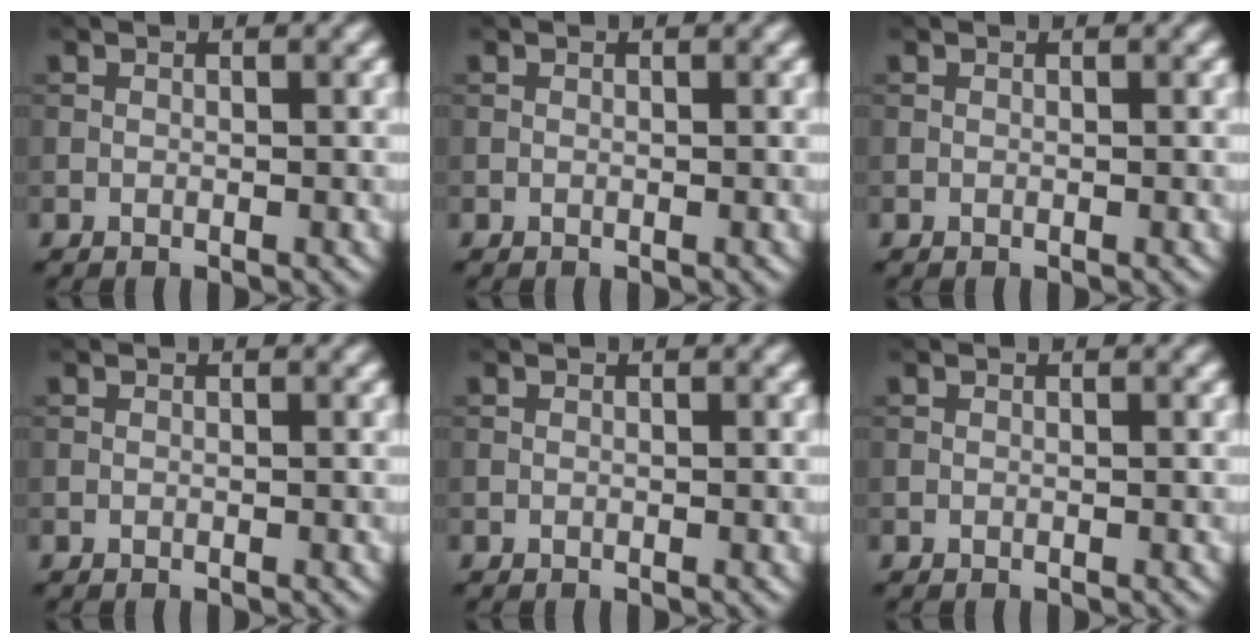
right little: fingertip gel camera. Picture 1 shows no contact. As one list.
[{"total": 0.0}, {"total": 0.0}, {"total": 0.0}, {"total": 0.0}, {"total": 0.0}]